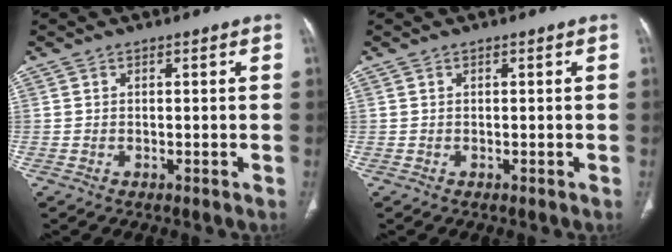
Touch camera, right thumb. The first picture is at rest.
{"total": 0.0}